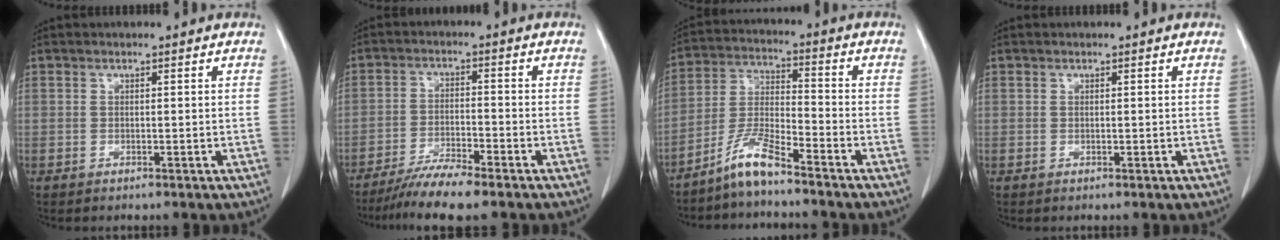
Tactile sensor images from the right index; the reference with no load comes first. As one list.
[{"total": 6.5, "force": [-5.6, -0.3, 3.4], "torque": [-0.062, -0.023, -0.103]}, {"total": 7.0, "force": [-5.7, 0.3, 4.1], "torque": [-0.091, -0.009, -0.115]}, {"total": 0.0}]